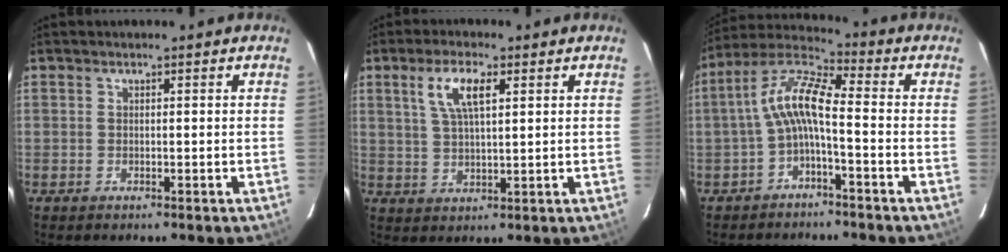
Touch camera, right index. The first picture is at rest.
{"total": 6.7, "force": [2.8, 2.1, 5.6], "torque": [-0.108, 0.007, 0.056]}
{"total": 8.6, "force": [-1.9, 2.0, 8.1], "torque": [-0.183, 0.023, -0.040]}